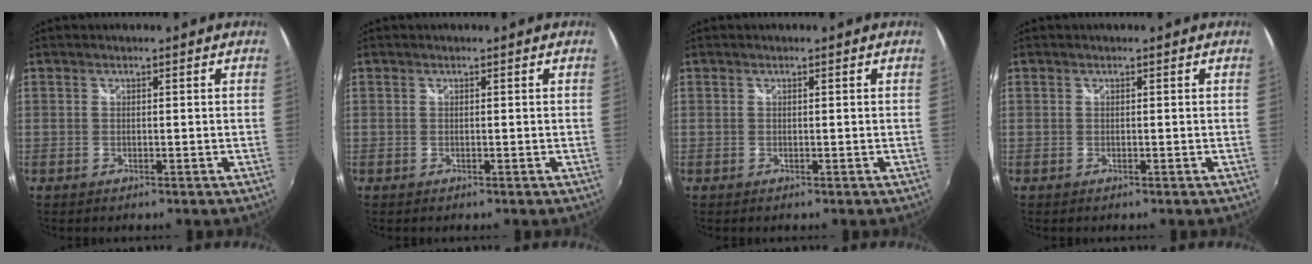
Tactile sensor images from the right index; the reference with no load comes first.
{"total": 0.0}
{"total": 0.0}
{"total": 0.0}